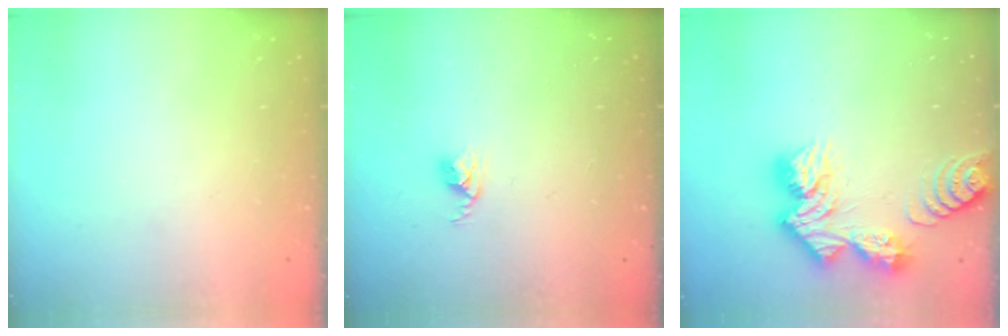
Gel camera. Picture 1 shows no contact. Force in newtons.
{"total": 2.8, "press": 2.7, "slide": 0.4}
{"total": 14.7, "press": 14.7, "slide": 1.3}